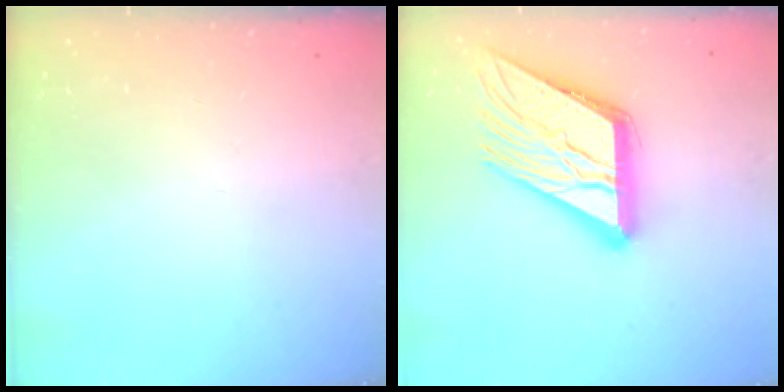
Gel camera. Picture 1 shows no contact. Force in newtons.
{"total": 21.6, "press": 21.4, "slide": 2.5}